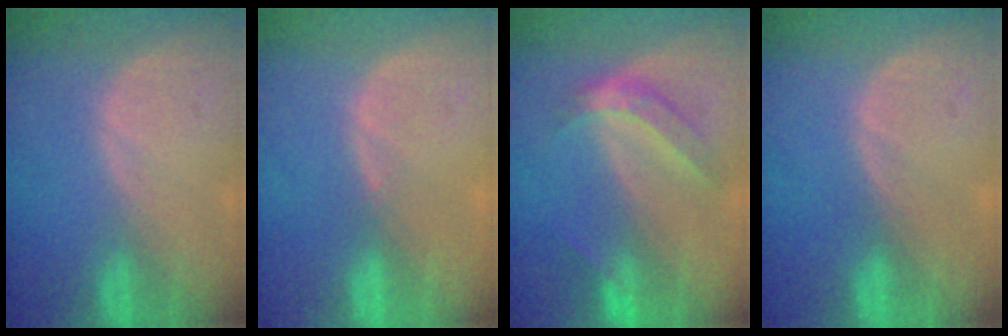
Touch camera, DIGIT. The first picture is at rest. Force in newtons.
{"total": 0.6, "press": 0.5, "slide": 0.4}
{"total": 5.9, "press": 4.9, "slide": 3.3}
{"total": 0.0}